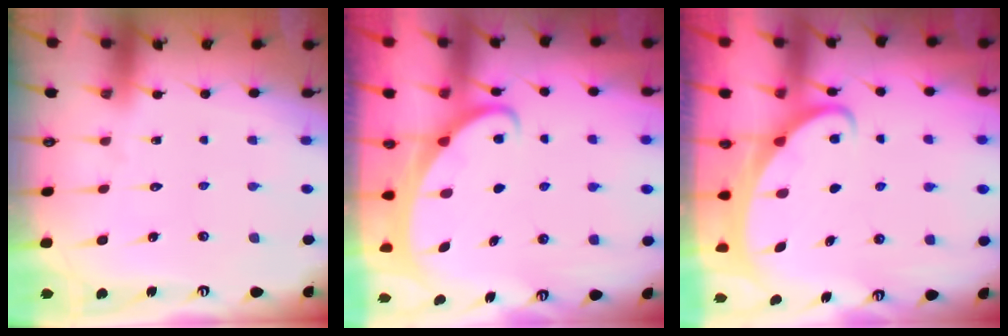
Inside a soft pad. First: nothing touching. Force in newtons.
{"total": 2.1, "press": 2.1, "slide": 0.3}
{"total": 2.2, "press": 2.2, "slide": 0.3}